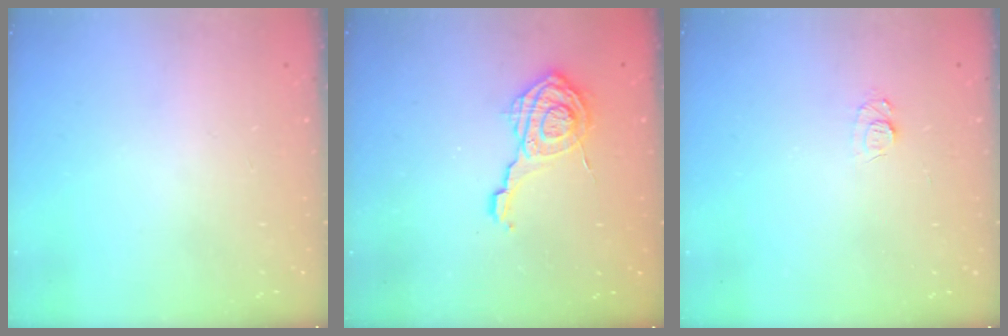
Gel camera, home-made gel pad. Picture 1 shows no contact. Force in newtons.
{"total": 12.0, "press": 12.0, "slide": 0.4}
{"total": 5.8, "press": 5.8, "slide": 0.6}